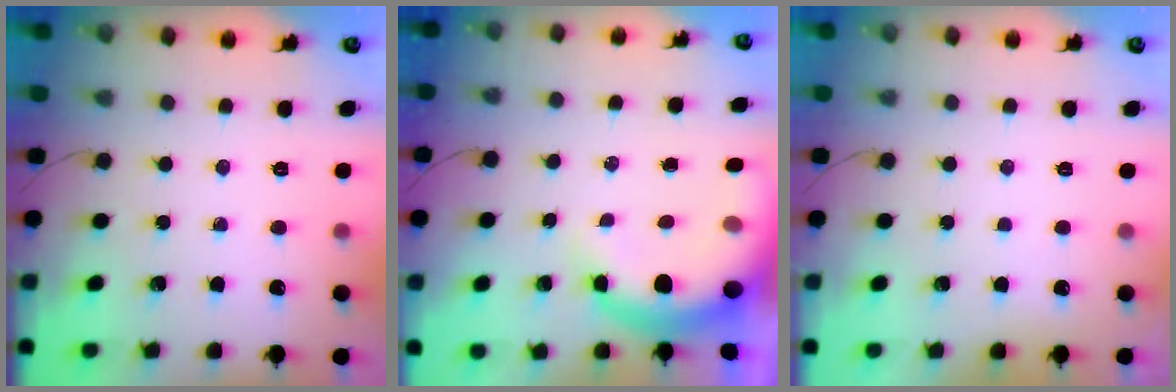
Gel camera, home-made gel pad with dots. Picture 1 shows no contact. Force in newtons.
{"total": 9.9, "press": 9.6, "slide": 2.1}
{"total": 2.8, "press": 2.8, "slide": 0.1}